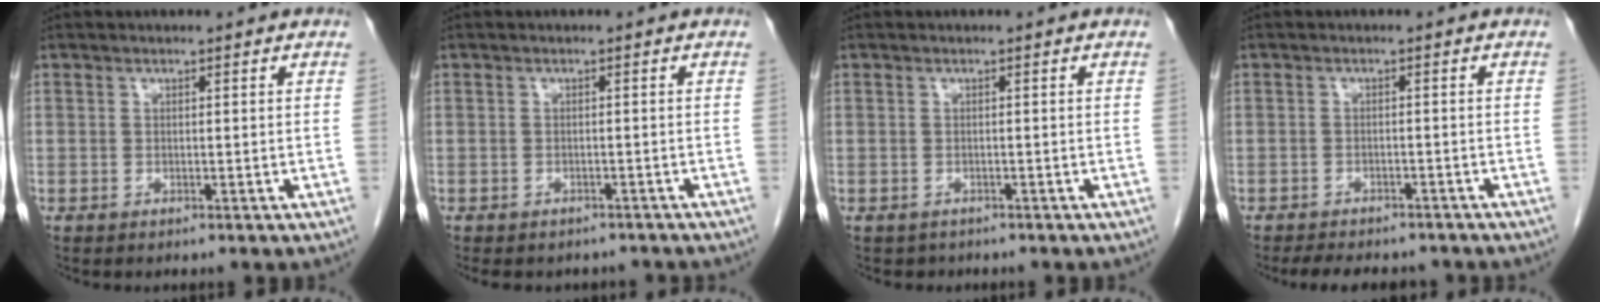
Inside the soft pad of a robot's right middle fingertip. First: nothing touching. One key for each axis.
{"total": 7.4, "fx": -6.5, "fy": 3.1, "fz": 1.7, "tx": -0.021, "ty": 0.001, "tz": -0.073}
{"total": 1.3, "fx": -1.0, "fy": 0.7, "fz": -0.1, "tx": -0.009, "ty": 0.001, "tz": -0.016}
{"total": 8.7, "fx": -7.6, "fy": 2.9, "fz": 3.1, "tx": -0.045, "ty": 0.000, "tz": -0.096}